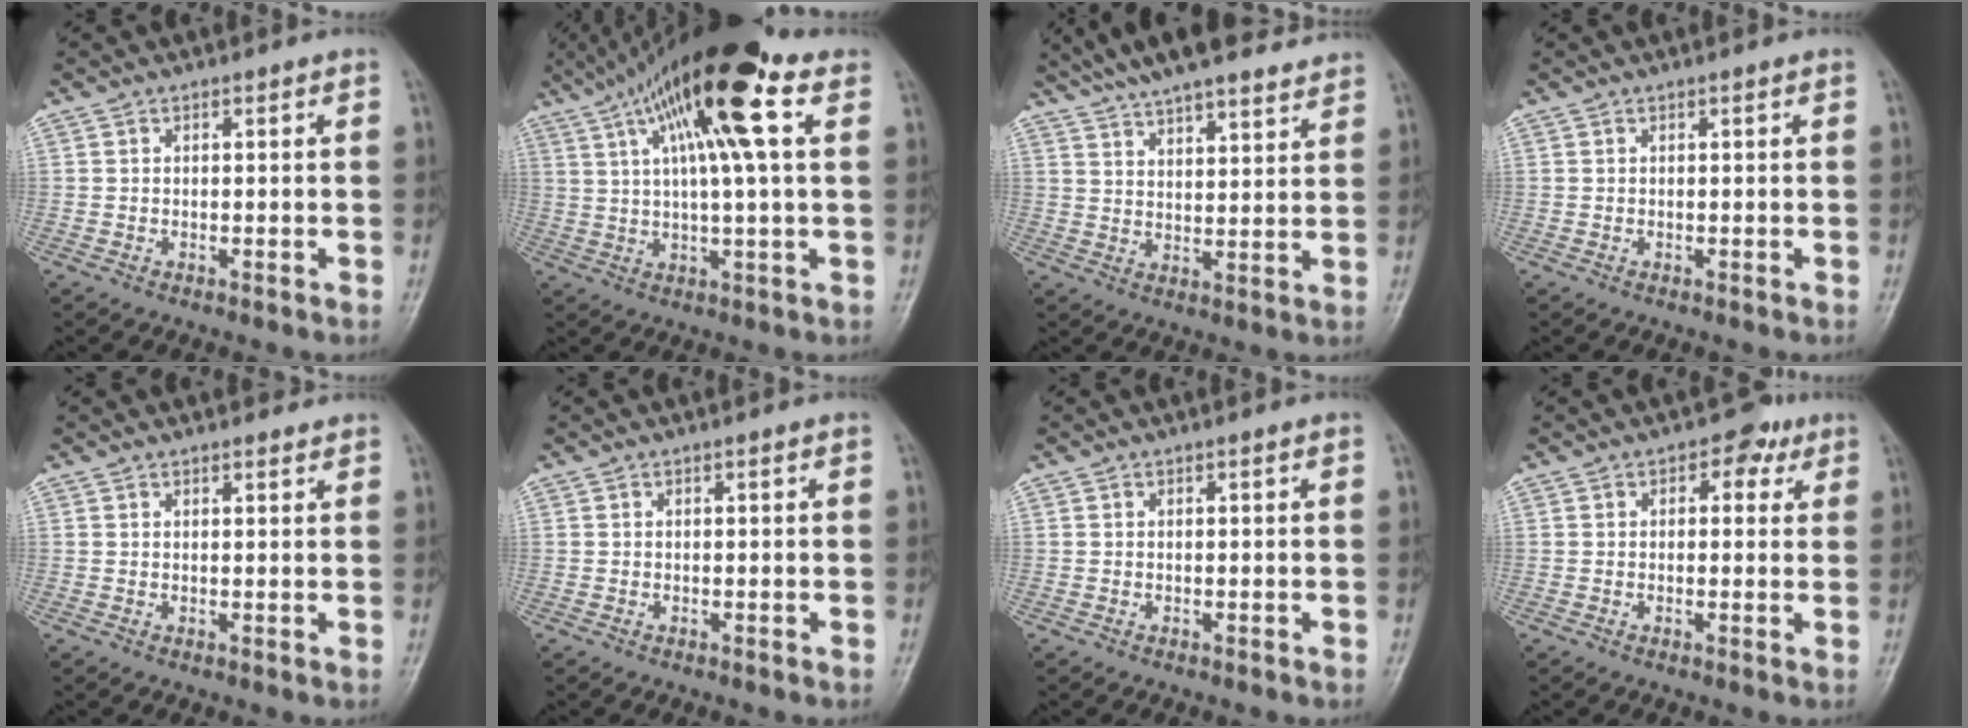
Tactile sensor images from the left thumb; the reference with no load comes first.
{"total": 18.5, "force": [7.2, 4.0, 16.5], "torque": [-0.291, 0.019, 0.112]}
{"total": 17.7, "force": [15.0, 4.1, 8.6], "torque": [-0.121, -0.027, 0.227]}
{"total": 0.0}
{"total": 2.4, "force": [2.1, 0.7, 0.8], "torque": [0.003, -0.006, 0.026]}
{"total": 0.0}
{"total": 0.0}
{"total": 4.0, "force": [1.8, 2.7, 2.4], "torque": [0.000, 0.000, 0.014]}